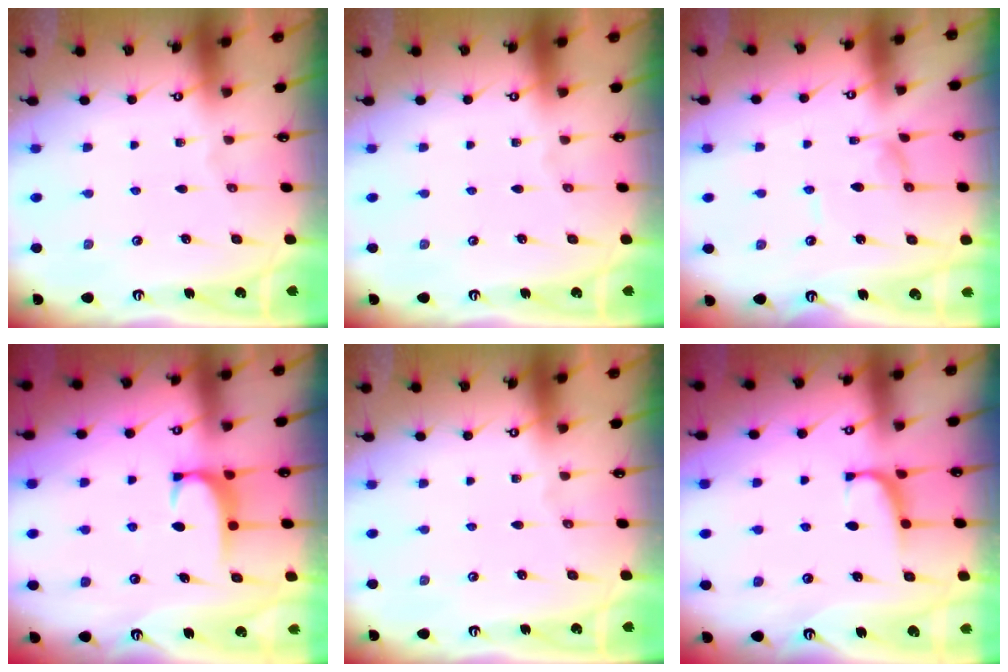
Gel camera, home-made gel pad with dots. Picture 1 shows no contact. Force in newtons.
{"total": 0.0}
{"total": 1.1, "press": 1.0, "slide": 0.3}
{"total": 1.6, "press": 1.6, "slide": 0.5}
{"total": 0.0}
{"total": 1.4, "press": 1.2, "slide": 0.7}